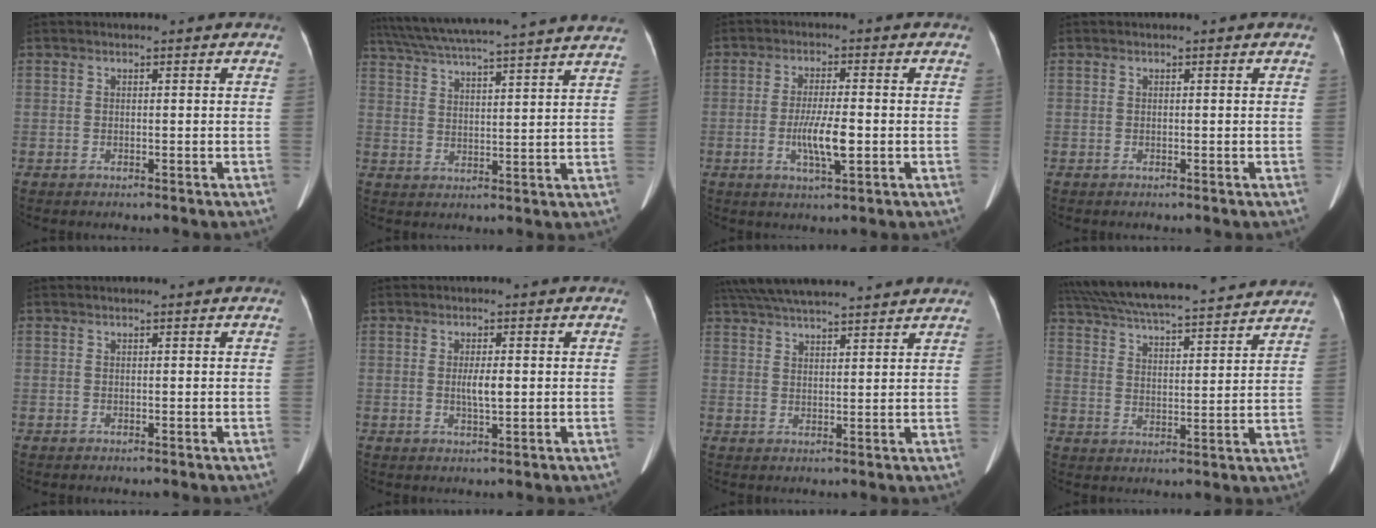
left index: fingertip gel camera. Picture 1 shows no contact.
{"total": 26.0, "force": [23.4, 0.5, 11.3], "torque": [-0.196, 0.009, 0.318]}
{"total": 6.0, "force": [-1.4, 0.8, 5.8], "torque": [-0.111, -0.011, -0.027]}
{"total": 0.0}
{"total": 0.6, "force": [0.5, 0.0, 0.2], "torque": [0.000, 0.010, 0.008]}
{"total": 2.6, "force": [0.0, 0.4, 2.5], "torque": [-0.047, -0.004, -0.001]}
{"total": 16.4, "force": [14.6, 2.4, 7.0], "torque": [-0.127, 0.053, 0.218]}
{"total": 24.5, "force": [22.1, 3.1, 10.0], "torque": [-0.181, 0.023, 0.310]}